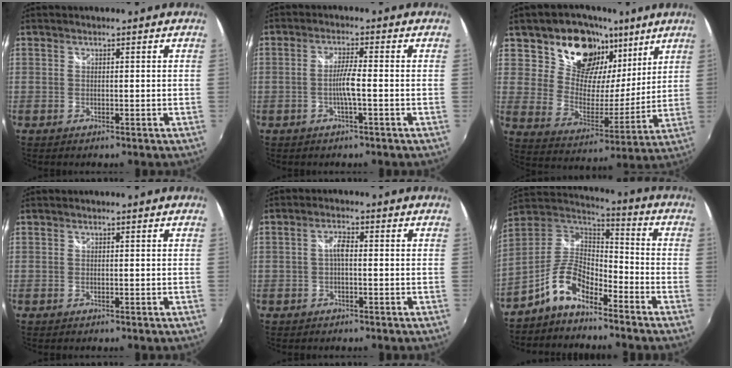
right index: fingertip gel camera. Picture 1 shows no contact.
{"total": 3.7, "force": [-1.2, -0.3, 3.5], "torque": [-0.069, 0.001, -0.023]}
{"total": 18.1, "force": [10.7, 12.3, 7.9], "torque": [-0.147, 0.009, 0.186]}
{"total": 0.0}
{"total": 2.3, "force": [-0.4, 0.7, 2.1], "torque": [-0.042, 0.007, -0.008]}
{"total": 10.7, "force": [-6.9, 4.5, 6.8], "torque": [-0.156, 0.022, -0.139]}